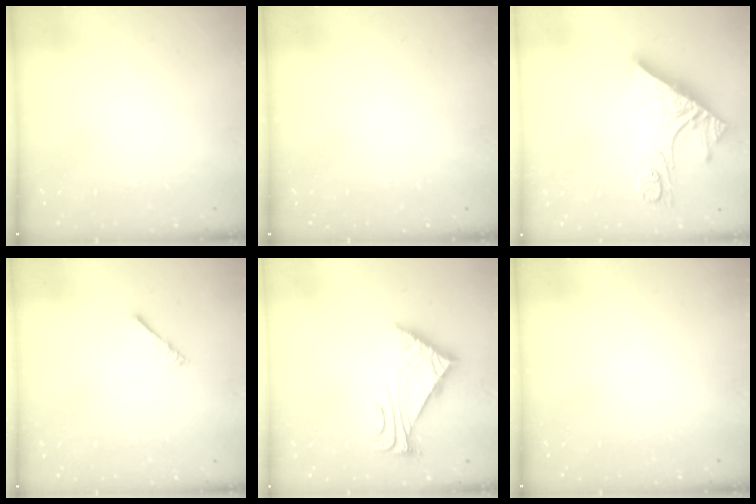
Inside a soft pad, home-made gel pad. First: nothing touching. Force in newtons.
{"total": 0.0}
{"total": 15.7, "press": 15.6, "slide": 1.6}
{"total": 2.0, "press": 1.9, "slide": 0.4}
{"total": 6.3, "press": 6.3, "slide": 0.9}
{"total": 0.0}